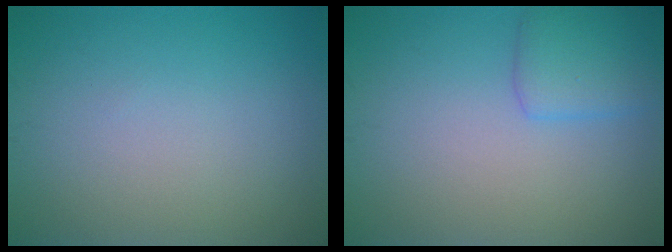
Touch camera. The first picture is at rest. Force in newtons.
{"total": 2.7, "press": 2.7, "slide": 0.0}